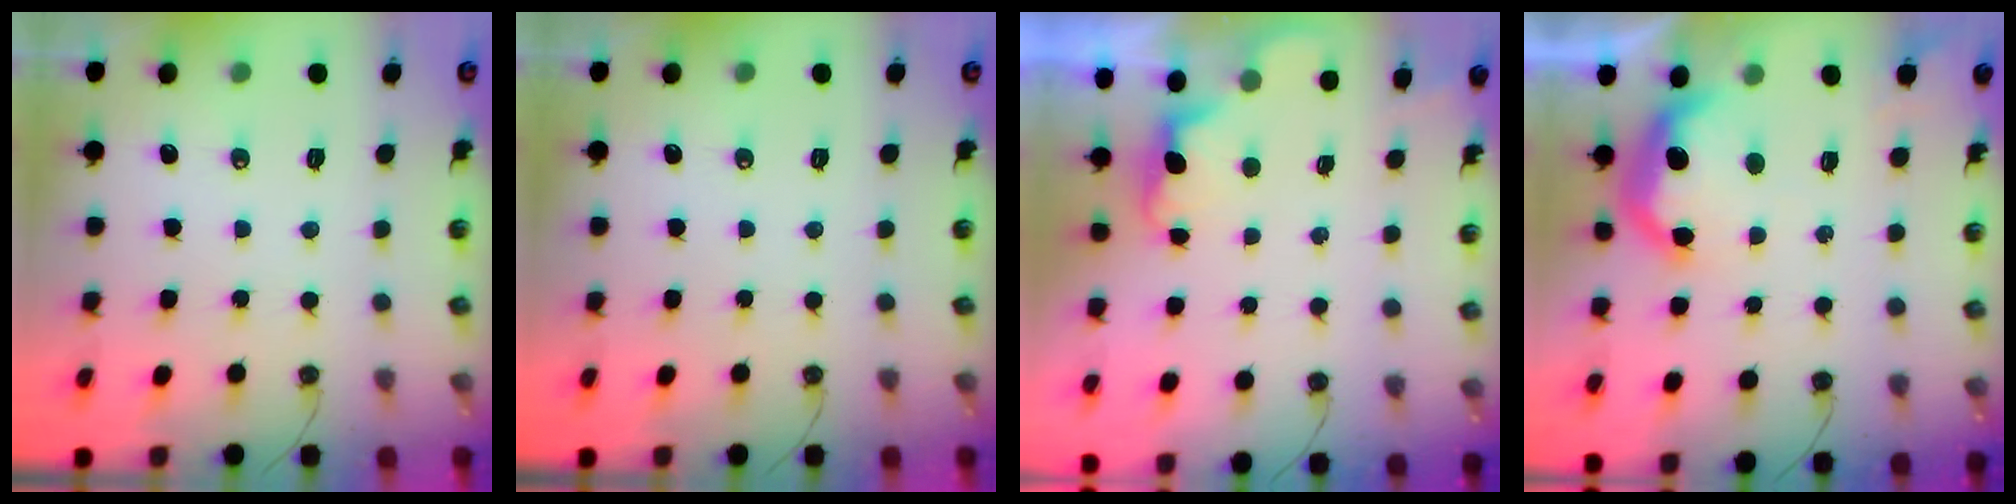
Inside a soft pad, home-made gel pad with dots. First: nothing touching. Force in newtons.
{"total": 0.0}
{"total": 0.9, "press": 0.6, "slide": 0.7}
{"total": 12.6, "press": 12.6, "slide": 0.7}